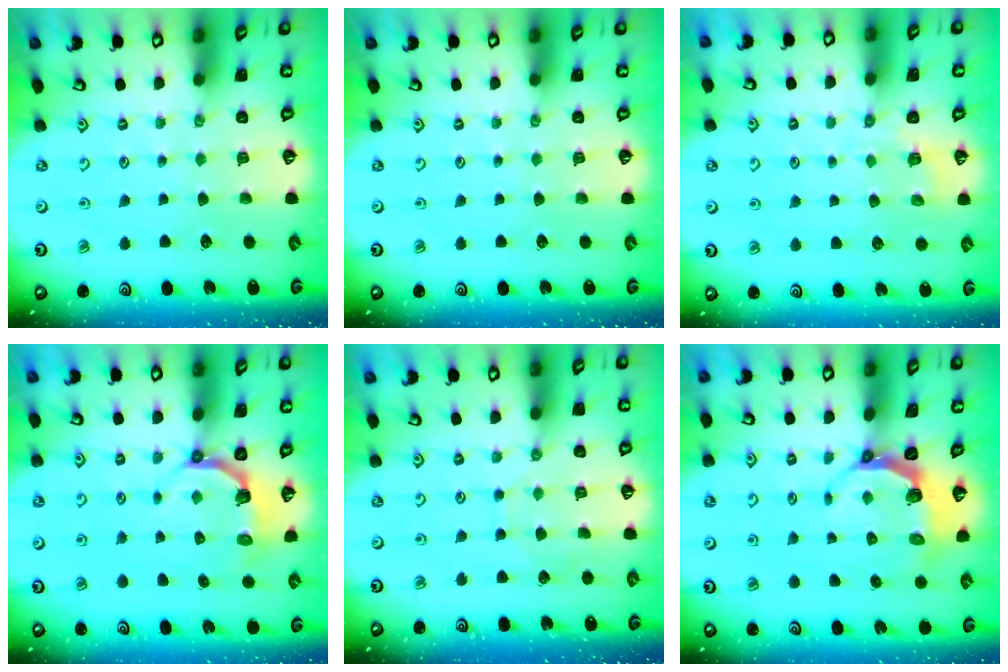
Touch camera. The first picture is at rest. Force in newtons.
{"total": 0.0}
{"total": 2.3, "press": 1.7, "slide": 1.6}
{"total": 4.8, "press": 3.2, "slide": 3.6}
{"total": 3.0, "press": 2.9, "slide": 0.4}
{"total": 5.9, "press": 5.2, "slide": 2.9}